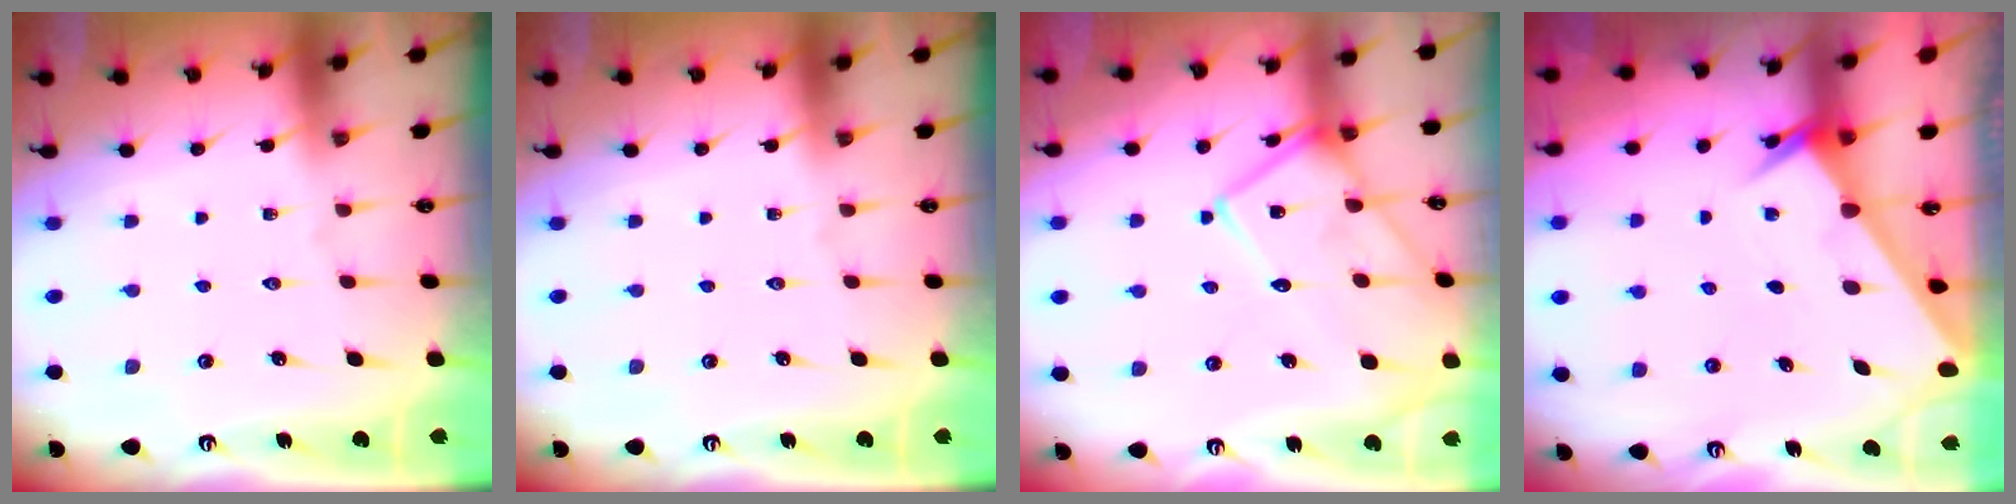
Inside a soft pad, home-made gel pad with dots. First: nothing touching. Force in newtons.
{"total": 0.0}
{"total": 15.9, "press": 15.9, "slide": 1.0}
{"total": 1.9, "press": 1.9, "slide": 0.0}